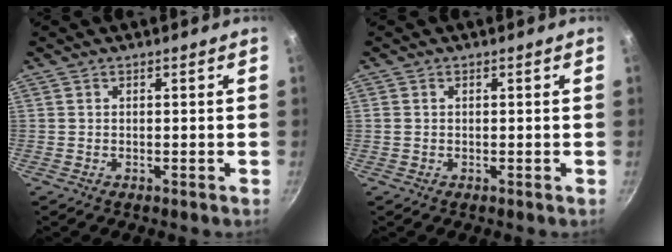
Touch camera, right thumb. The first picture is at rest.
{"total": 0.5, "force": [0.1, 0.4, 0.3], "torque": [-0.005, 0.003, 0.001]}